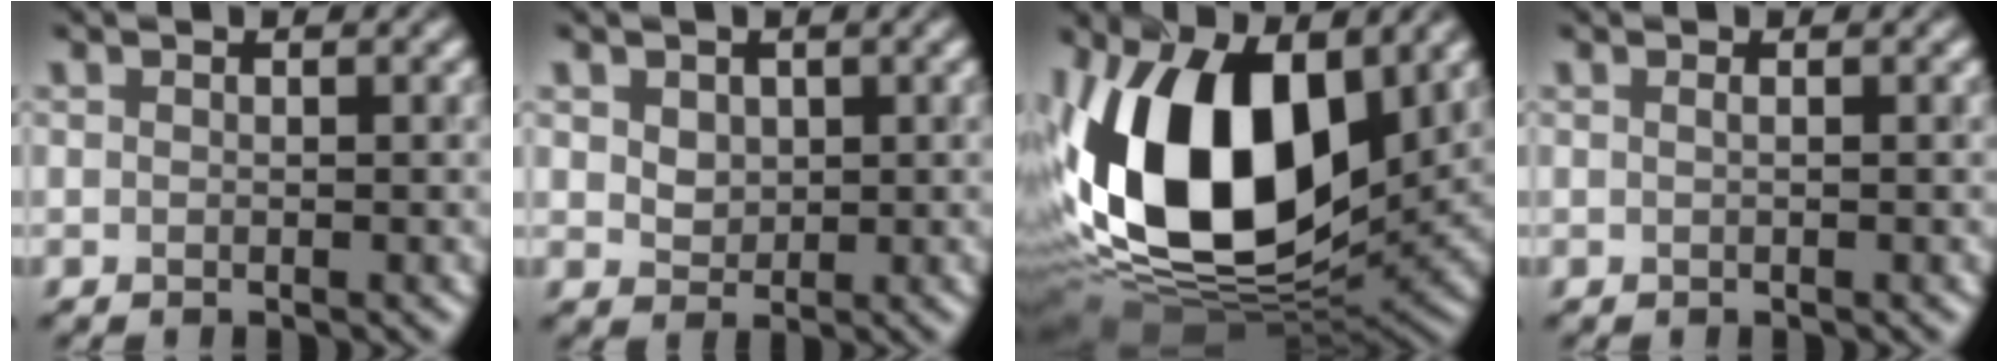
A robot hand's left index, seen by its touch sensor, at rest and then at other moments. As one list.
[{"total": 0.8, "force": [0.4, 0.7, 0.0], "torque": [-0.023, 0.001, 0.033]}, {"total": 15.8, "force": [2.0, 9.0, 12.8], "torque": [-0.259, 0.009, 0.034]}, {"total": 0.8, "force": [0.4, 0.5, 0.6], "torque": [0.001, 0.009, -0.008]}]